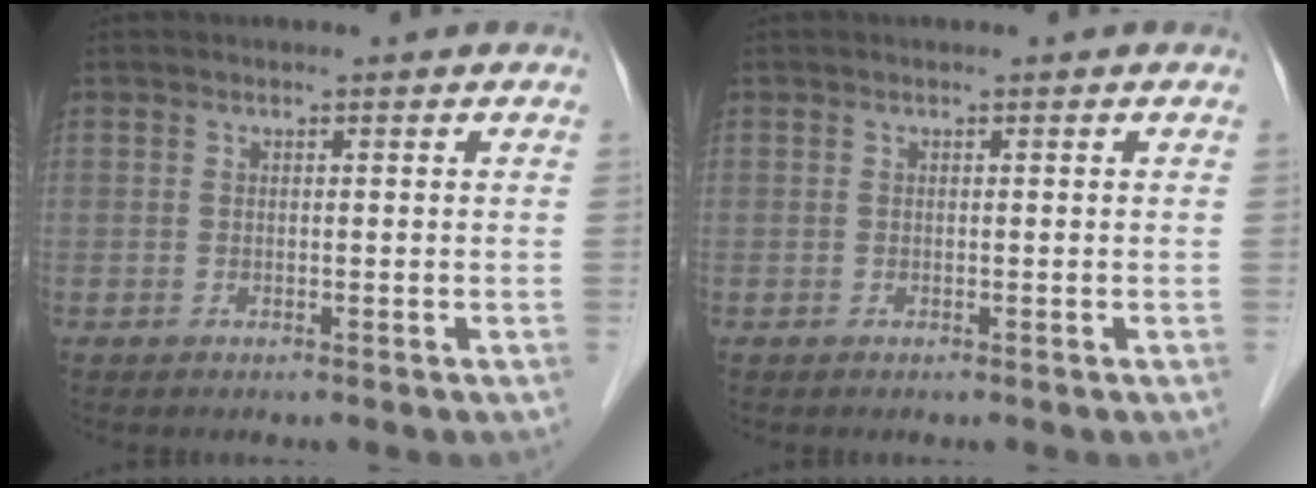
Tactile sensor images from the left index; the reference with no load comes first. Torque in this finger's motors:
{"motor_torque": [0.00, 0.00, 0.00, 0.00]}